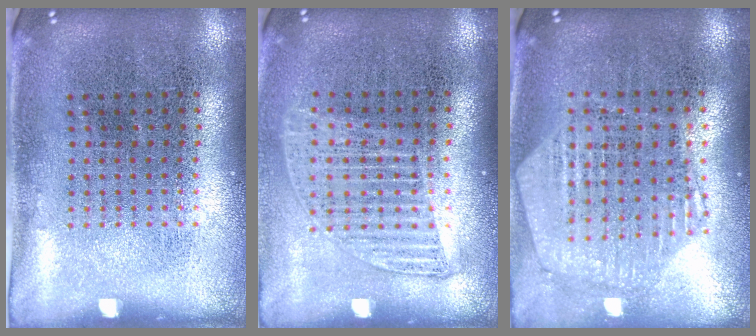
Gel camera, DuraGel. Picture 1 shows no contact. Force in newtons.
{"total": 1.2, "press": 1.1, "slide": 0.6}
{"total": 1.1, "press": 1.1, "slide": 0.2}